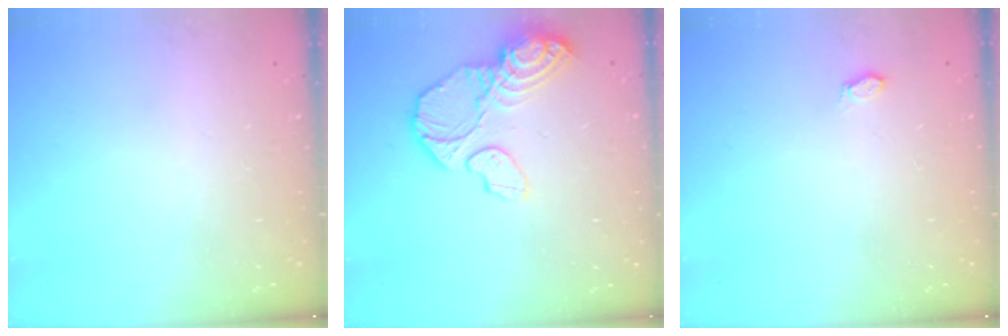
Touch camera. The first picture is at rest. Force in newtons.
{"total": 14.3, "press": 14.1, "slide": 1.8}
{"total": 2.9, "press": 2.7, "slide": 1.1}